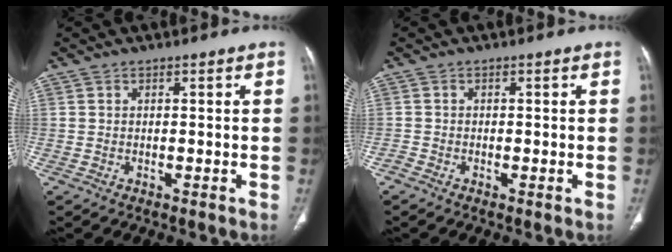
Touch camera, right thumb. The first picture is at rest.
{"total": 1.1, "force": [-0.7, 0.5, 0.7], "torque": [-0.014, -0.003, -0.018]}